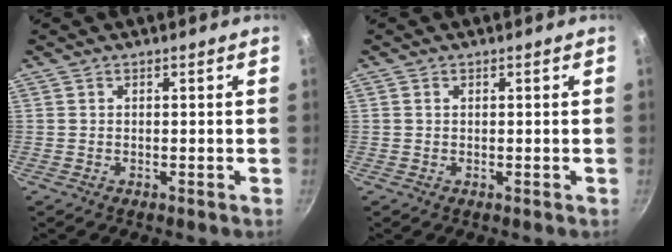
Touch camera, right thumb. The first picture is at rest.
{"total": 0.7, "force": [0.2, 0.5, 0.4], "torque": [-0.008, 0.002, 0.004]}